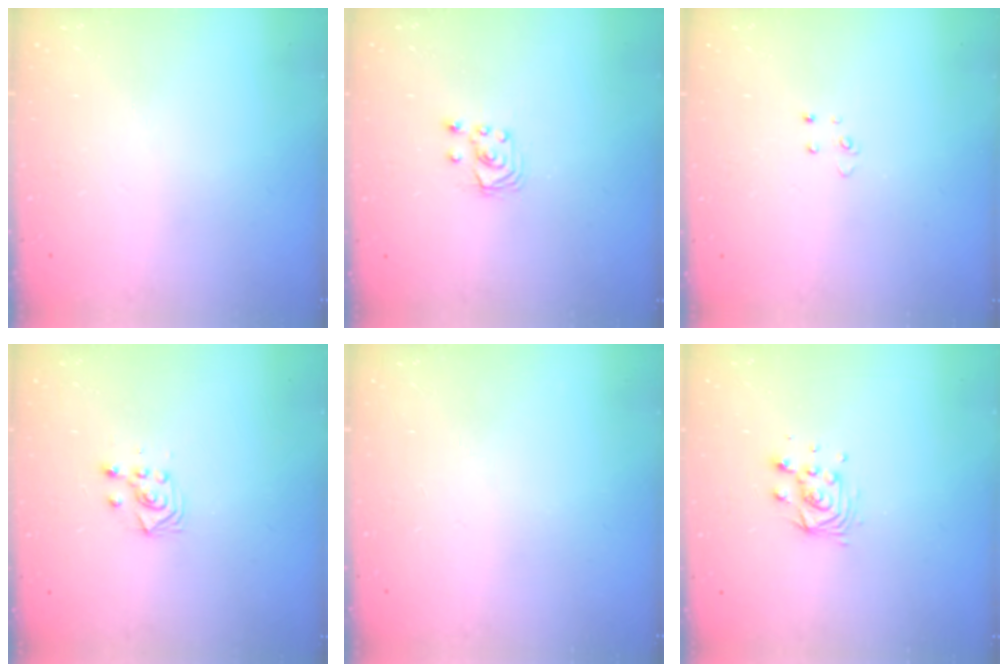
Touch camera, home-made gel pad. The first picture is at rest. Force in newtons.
{"total": 2.6, "press": 2.6, "slide": 0.3}
{"total": 2.6, "press": 2.6, "slide": 0.2}
{"total": 3.1, "press": 2.9, "slide": 0.9}
{"total": 0.0}
{"total": 6.4, "press": 6.4, "slide": 0.3}